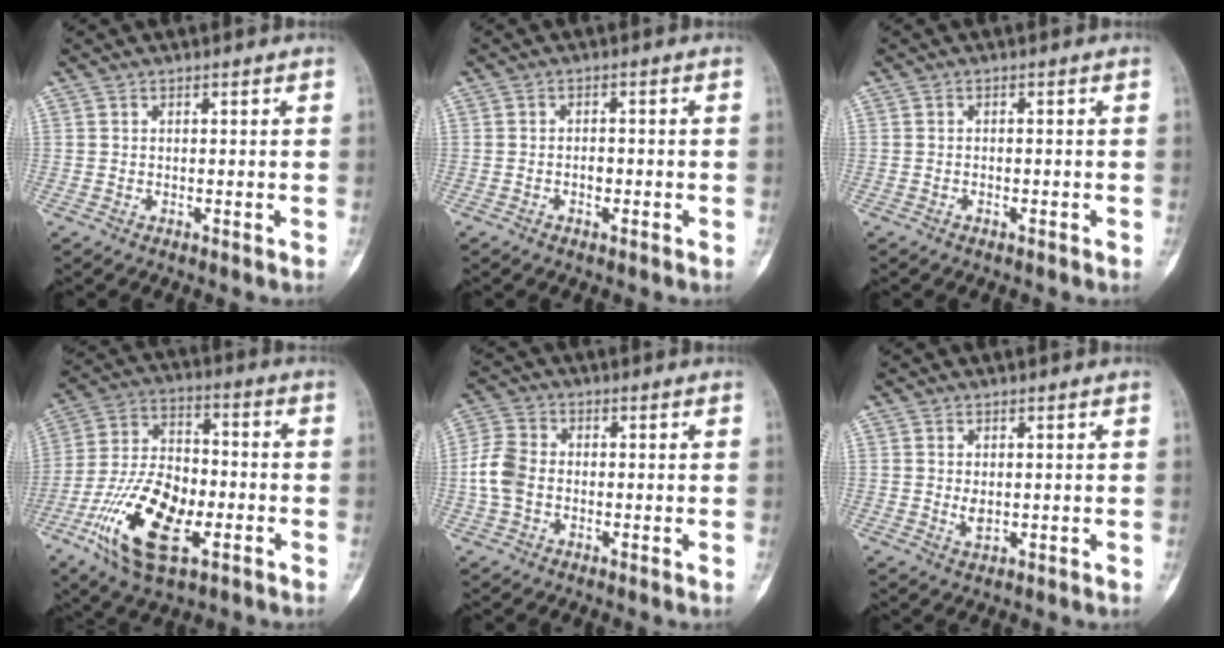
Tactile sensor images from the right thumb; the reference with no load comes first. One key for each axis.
{"total": 2.1, "fx": -0.8, "fy": 1.3, "fz": 1.4, "tx": -0.019, "ty": 0.007, "tz": -0.014}
{"total": 0.8, "fx": -0.5, "fy": 0.4, "fz": 0.5, "tx": -0.016, "ty": 0.006, "tz": -0.008}
{"total": 18.9, "fx": -7.1, "fy": 9.3, "fz": 14.8, "tx": -0.274, "ty": 0.025, "tz": -0.128}
{"total": 6.6, "fx": -0.9, "fy": 4.9, "fz": 4.3, "tx": -0.095, "ty": 0.016, "tz": -0.026}
{"total": 2.3, "fx": 0.0, "fy": 1.4, "fz": 1.8, "tx": -0.028, "ty": -0.005, "tz": 0.003}